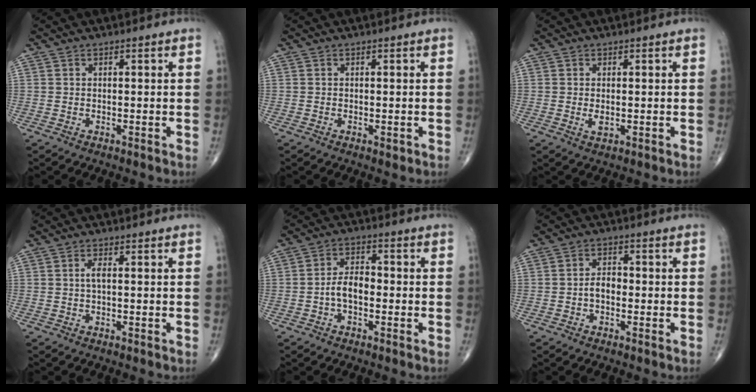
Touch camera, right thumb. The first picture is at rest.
{"total": 0.8, "force": [-0.3, 0.5, 0.6], "torque": [-0.009, -0.002, -0.004]}
{"total": 2.0, "force": [-0.2, 1.0, 1.7], "torque": [-0.035, -0.006, -0.002]}
{"total": 1.5, "force": [0.1, 0.4, 1.5], "torque": [-0.034, 0.001, 0.000]}
{"total": 5.1, "force": [-1.3, 2.9, 4.0], "torque": [-0.066, 0.023, -0.031]}
{"total": 3.1, "force": [-0.9, 1.9, 2.3], "torque": [-0.030, 0.014, -0.022]}